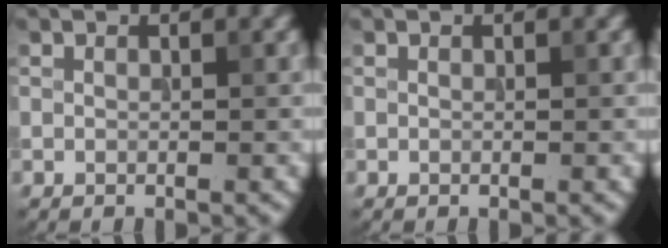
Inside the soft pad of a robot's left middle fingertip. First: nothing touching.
{"total": 0.0}